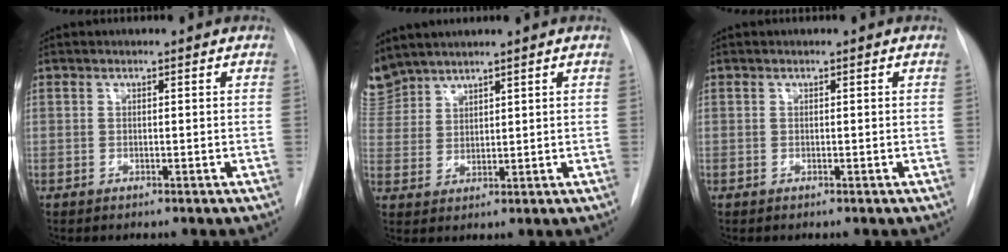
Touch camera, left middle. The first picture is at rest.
{"total": 5.9, "force": [5.7, 1.7, 0.2], "torque": [-0.014, 0.010, 0.126]}
{"total": 0.0}